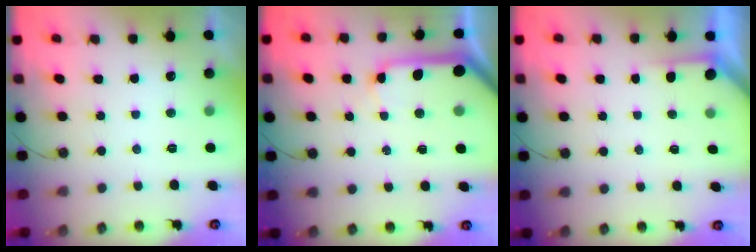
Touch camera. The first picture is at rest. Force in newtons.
{"total": 12.8, "press": 12.7, "slide": 1.4}
{"total": 1.7, "press": 1.7, "slide": 0.2}